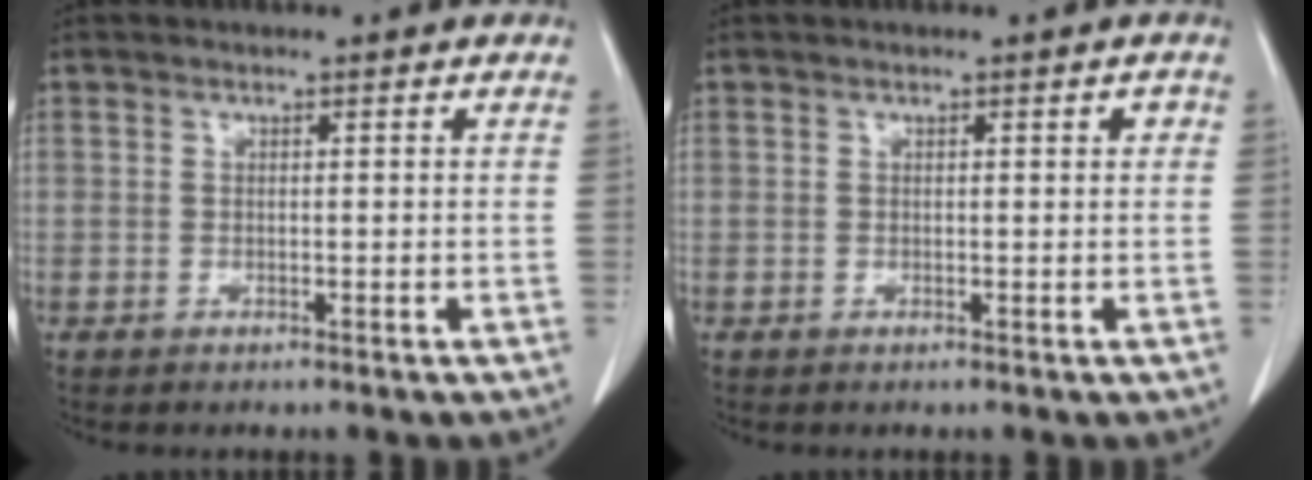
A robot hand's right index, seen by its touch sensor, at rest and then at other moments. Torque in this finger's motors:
{"motor_torque": [0.11, 0.05, 0.02, 0.00]}